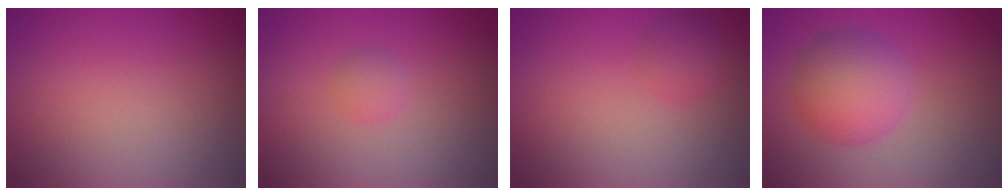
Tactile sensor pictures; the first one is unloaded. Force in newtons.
{"total": 1.2, "press": 1.2, "slide": 0.1}
{"total": 1.9, "press": 1.9, "slide": 0.1}
{"total": 5.3, "press": 5.3, "slide": 0.2}